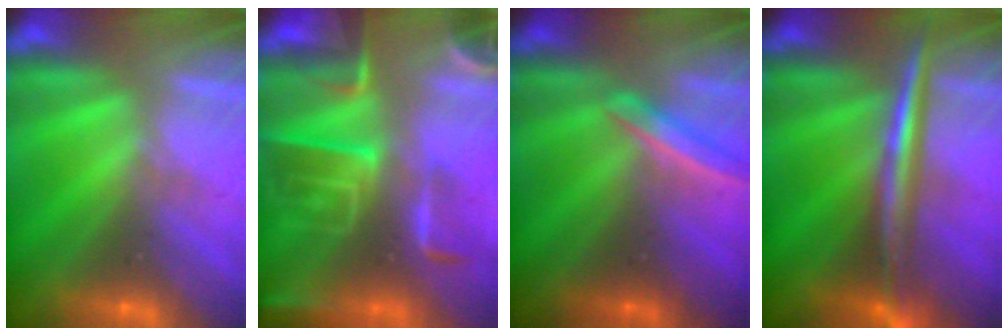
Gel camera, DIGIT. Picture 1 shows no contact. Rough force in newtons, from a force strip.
{"total": 8.7}
{"total": 1.8}
{"total": 2.9}